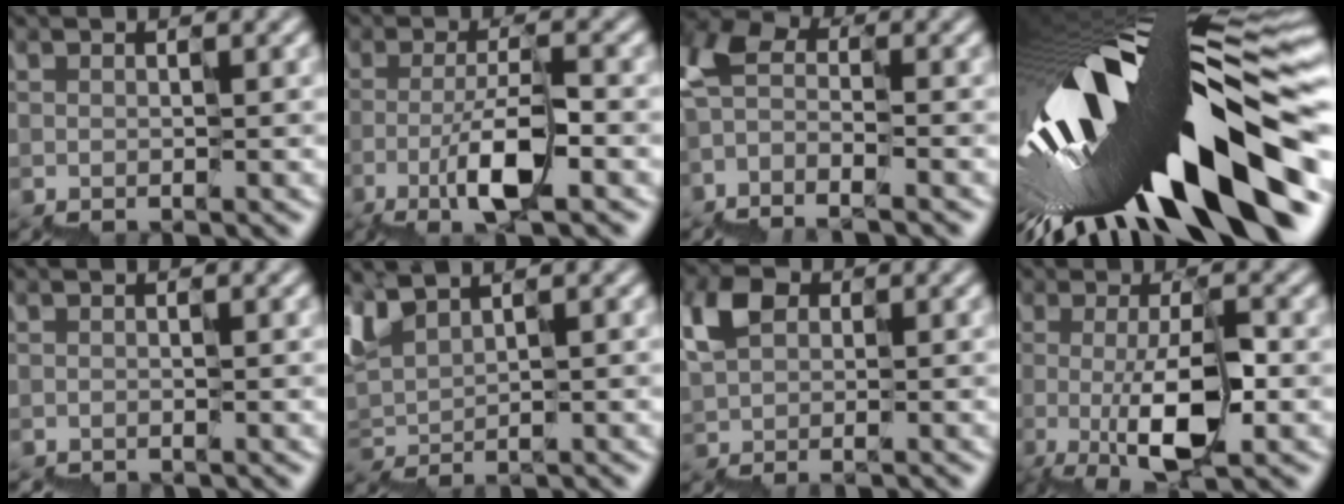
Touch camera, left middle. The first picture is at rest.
{"total": 4.5, "force": [-1.6, 0.9, 4.1], "torque": [-0.072, 0.004, -0.032]}
{"total": 5.0, "force": [-2.9, 2.2, 3.4], "torque": [-0.066, 0.011, -0.071]}
{"total": 18.5, "force": [-6.2, 6.2, 16.3], "torque": [-0.257, -0.029, -0.100]}
{"total": 1.1, "force": [-1.0, 0.0, -0.3], "torque": [0.006, -0.006, -0.021]}
{"total": 2.5, "force": [2.0, 0.8, 1.3], "torque": [-0.038, 0.005, 0.040]}
{"total": 3.7, "force": [0.3, 2.8, 2.5], "torque": [-0.042, 0.011, -0.007]}
{"total": 5.5, "force": [-0.9, 1.3, 5.2], "torque": [-0.085, -0.004, -0.013]}